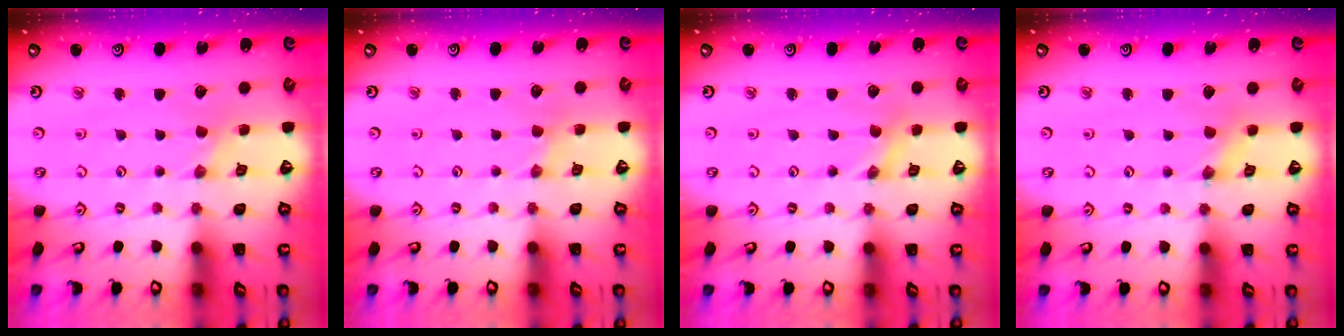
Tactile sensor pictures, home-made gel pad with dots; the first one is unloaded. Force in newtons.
{"total": 1.2, "press": 1.2, "slide": 0.2}
{"total": 0.0}
{"total": 0.0}